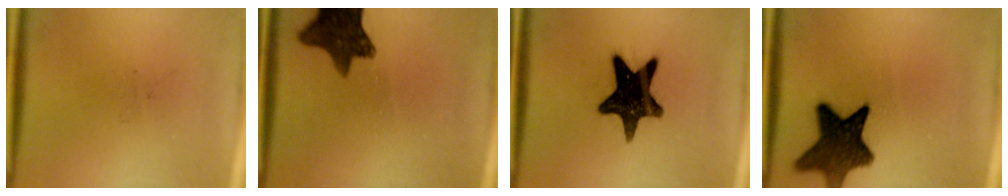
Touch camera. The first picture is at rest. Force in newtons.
{"total": 10.9}
{"total": 14.9}
{"total": 10.7}